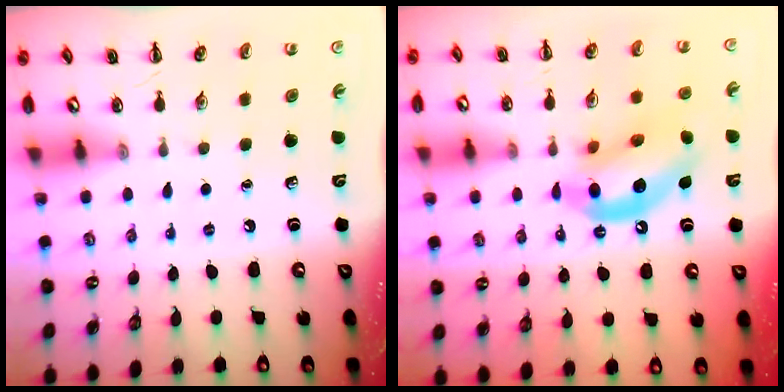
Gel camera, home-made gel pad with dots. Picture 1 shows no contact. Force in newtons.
{"total": 13.8, "press": 13.3, "slide": 3.4}